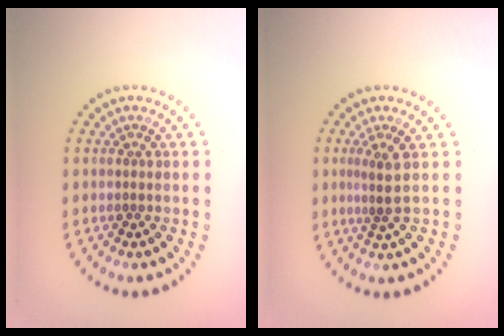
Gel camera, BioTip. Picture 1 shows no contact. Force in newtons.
{"total": 2.0, "press": 1.3, "slide": 1.5}